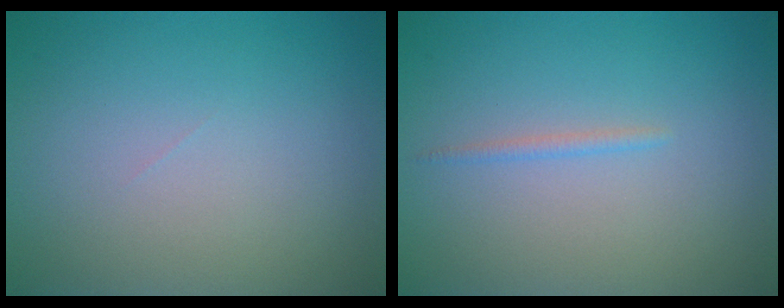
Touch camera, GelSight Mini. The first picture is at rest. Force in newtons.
{"total": 0.7, "press": 0.7, "slide": 0.1}